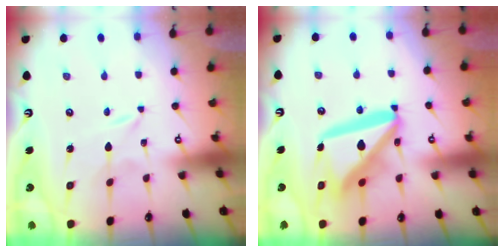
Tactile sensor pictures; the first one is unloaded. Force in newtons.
{"total": 20.3, "press": 20.1, "slide": 2.4}